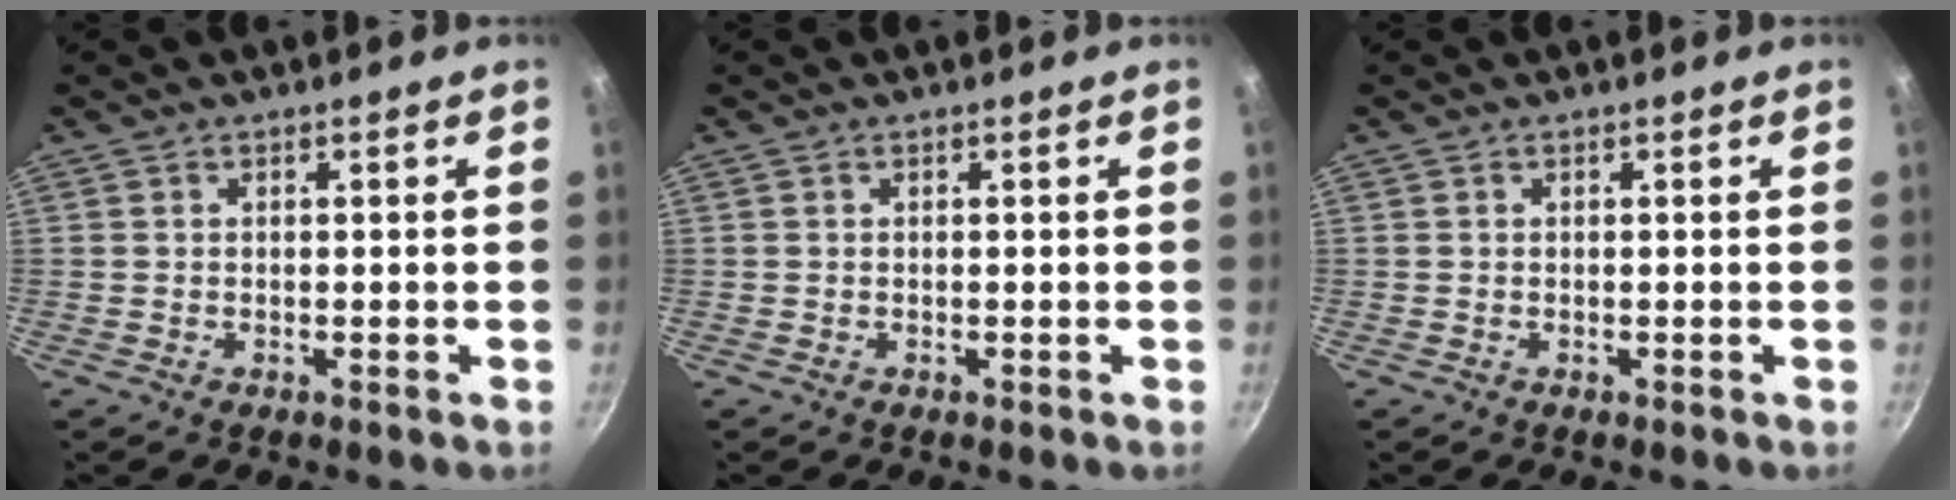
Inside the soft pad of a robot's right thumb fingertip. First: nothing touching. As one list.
[{"total": 0.0}, {"total": 0.0}]